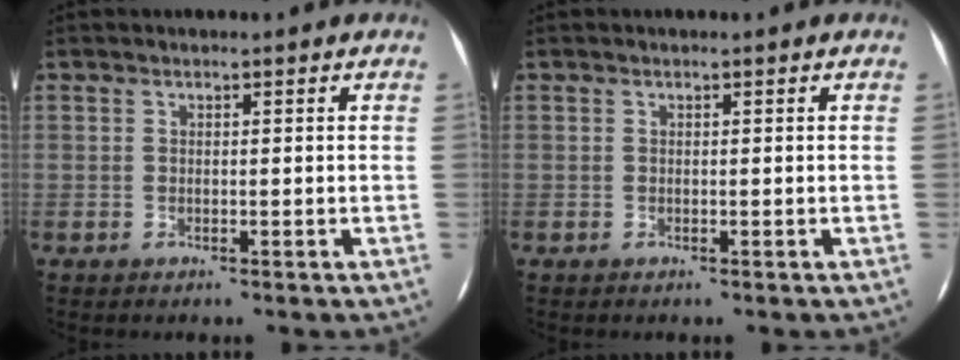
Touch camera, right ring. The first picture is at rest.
{"total": 0.0}